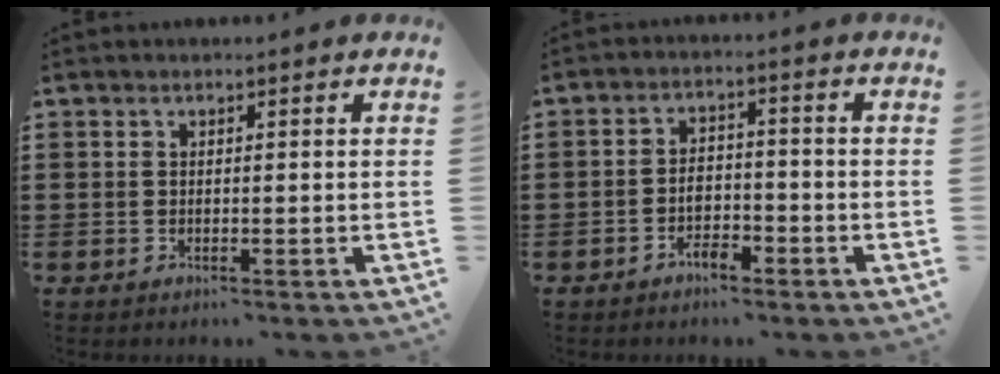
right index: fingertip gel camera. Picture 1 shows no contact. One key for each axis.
{"total": 3.5, "fx": -2.2, "fy": 1.7, "fz": 2.1, "tx": -0.040, "ty": 0.006, "tz": -0.044}